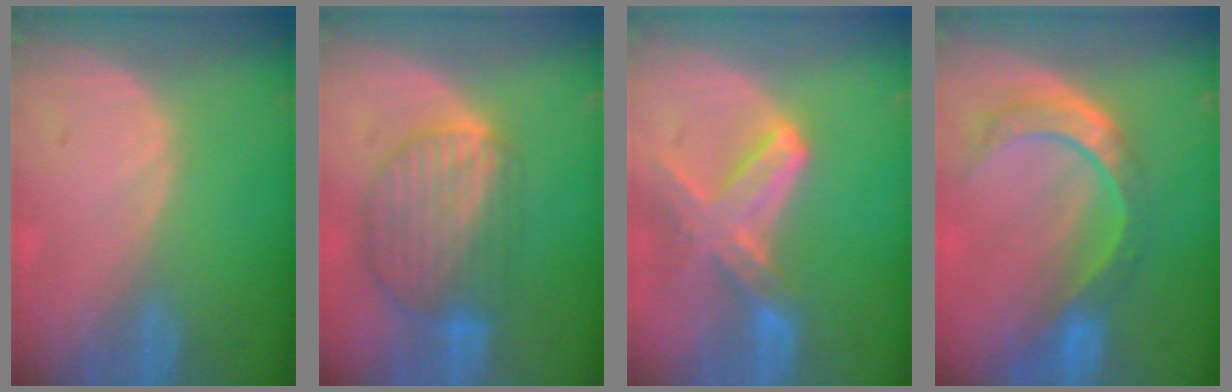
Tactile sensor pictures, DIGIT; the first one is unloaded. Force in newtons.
{"total": 8.7, "press": 7.7, "slide": 4.1}
{"total": 7.9, "press": 7.0, "slide": 3.6}
{"total": 8.8, "press": 7.3, "slide": 4.9}